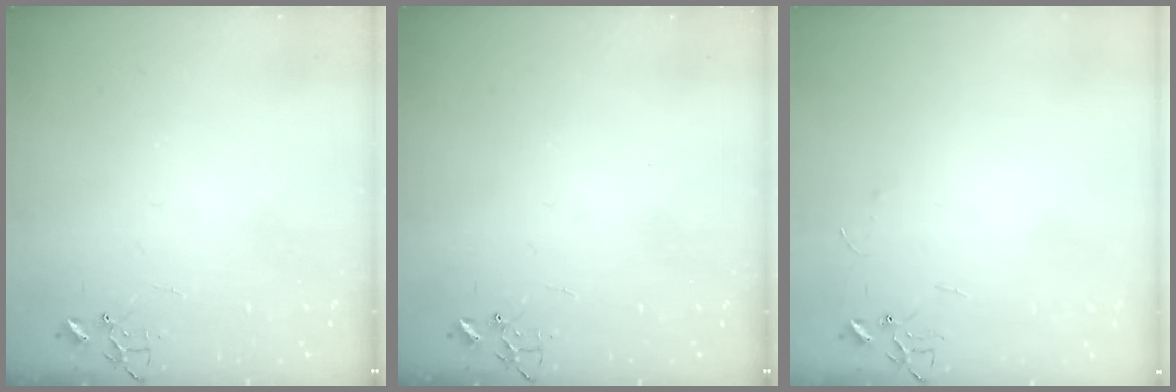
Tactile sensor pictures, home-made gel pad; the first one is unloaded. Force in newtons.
{"total": 0.0}
{"total": 3.2, "press": 3.2, "slide": 0.4}